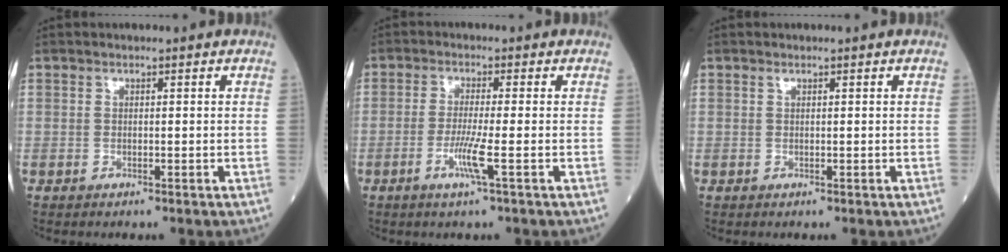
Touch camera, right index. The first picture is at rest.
{"total": 4.2, "force": [-1.5, -0.7, 3.8], "torque": [-0.080, -0.010, -0.033]}
{"total": 0.0}